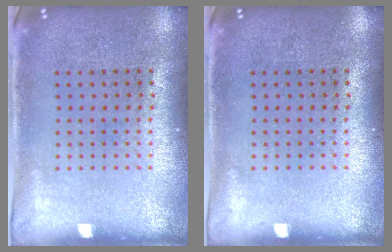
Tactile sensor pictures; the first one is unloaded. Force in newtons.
{"total": 0.0}